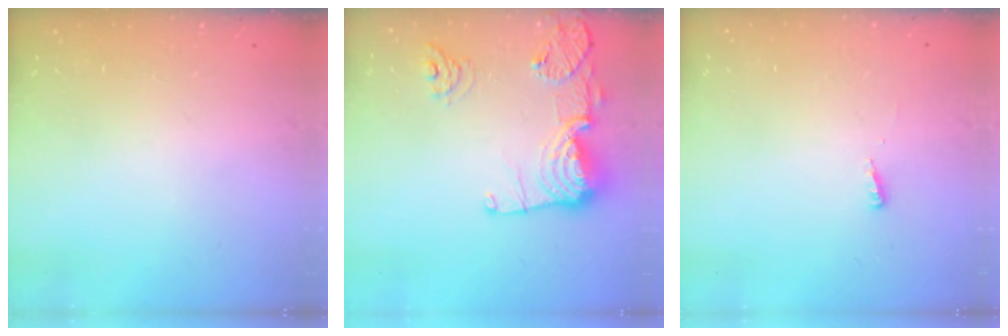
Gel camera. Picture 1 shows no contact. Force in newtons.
{"total": 17.1, "press": 17.0, "slide": 1.7}
{"total": 3.1, "press": 3.0, "slide": 0.9}